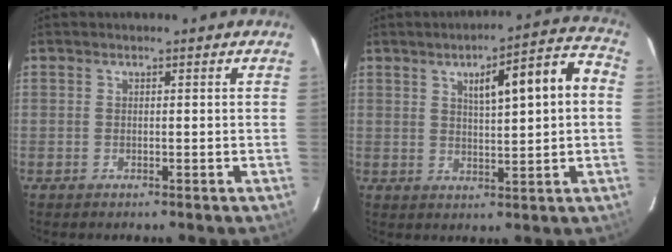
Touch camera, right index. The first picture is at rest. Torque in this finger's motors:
{"motor_torque": [0.71, -0.07, 0.37, 0.06]}